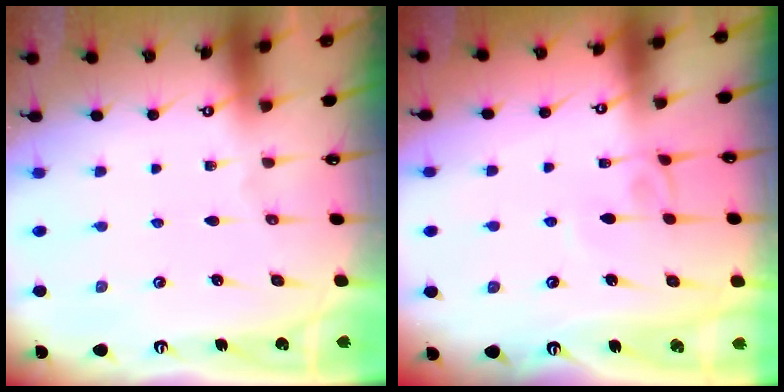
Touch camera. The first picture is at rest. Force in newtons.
{"total": 5.2, "press": 5.2, "slide": 0.1}